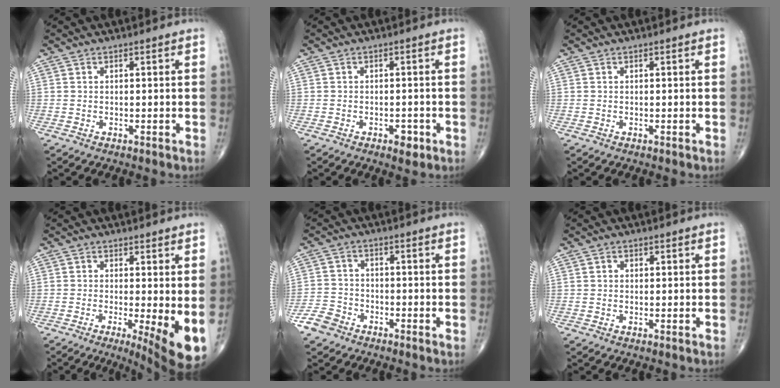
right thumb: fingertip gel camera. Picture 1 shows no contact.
{"total": 2.5, "force": [-1.2, 1.4, 1.7], "torque": [-0.014, 0.004, -0.015]}
{"total": 0.0}
{"total": 10.0, "force": [-1.5, 2.7, 9.5], "torque": [-0.135, -0.023, -0.018]}
{"total": 4.7, "force": [-3.3, 3.2, 1.2], "torque": [-0.014, 0.012, -0.069]}
{"total": 0.9, "force": [0.2, 0.8, 0.4], "torque": [0.000, 0.001, 0.002]}